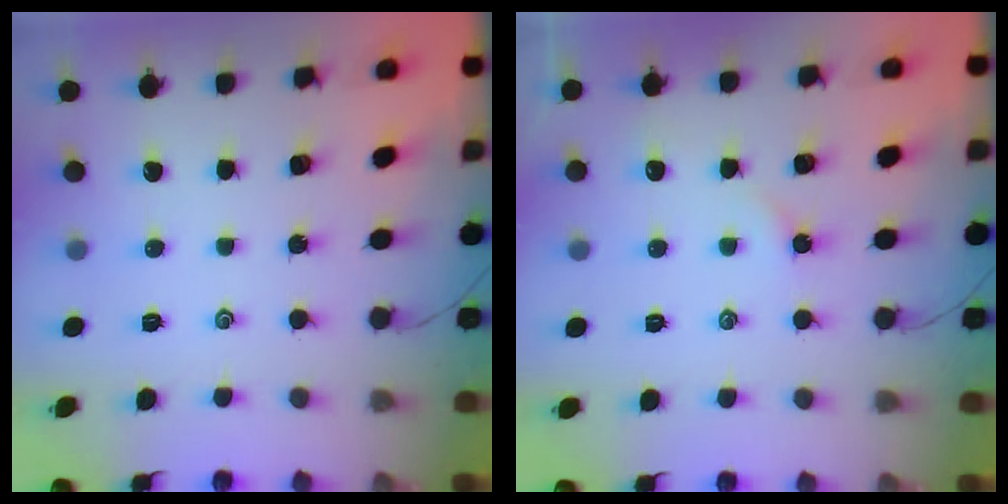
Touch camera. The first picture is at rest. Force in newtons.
{"total": 2.2, "press": 2.1, "slide": 0.5}